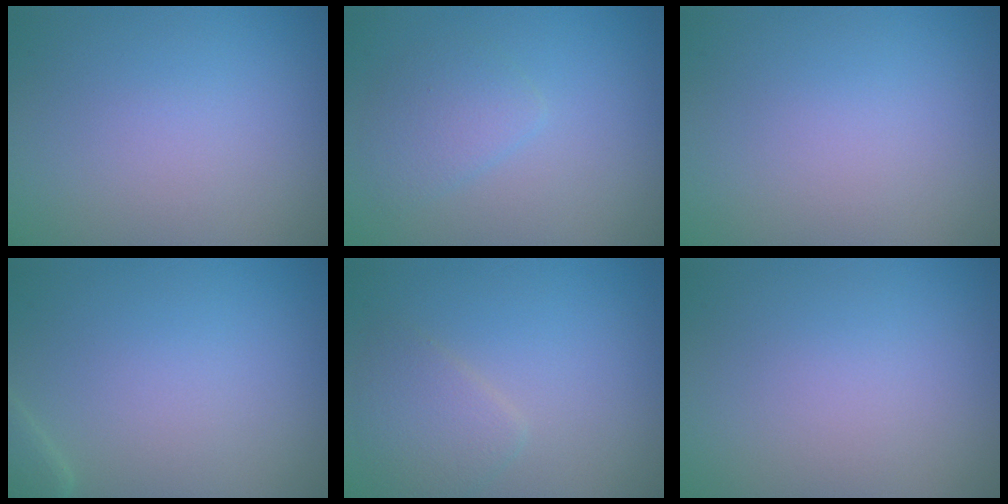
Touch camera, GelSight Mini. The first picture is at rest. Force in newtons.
{"total": 2.0, "press": 2.0, "slide": 0.1}
{"total": 0.0}
{"total": 1.2, "press": 1.2, "slide": 0.1}
{"total": 2.4, "press": 2.4, "slide": 0.1}
{"total": 0.0}